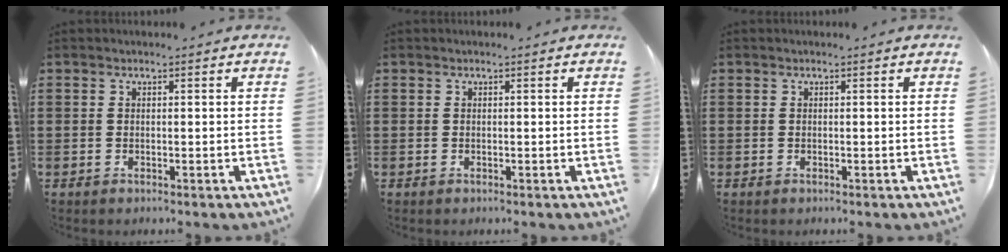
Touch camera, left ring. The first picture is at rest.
{"total": 0.0}
{"total": 0.0}